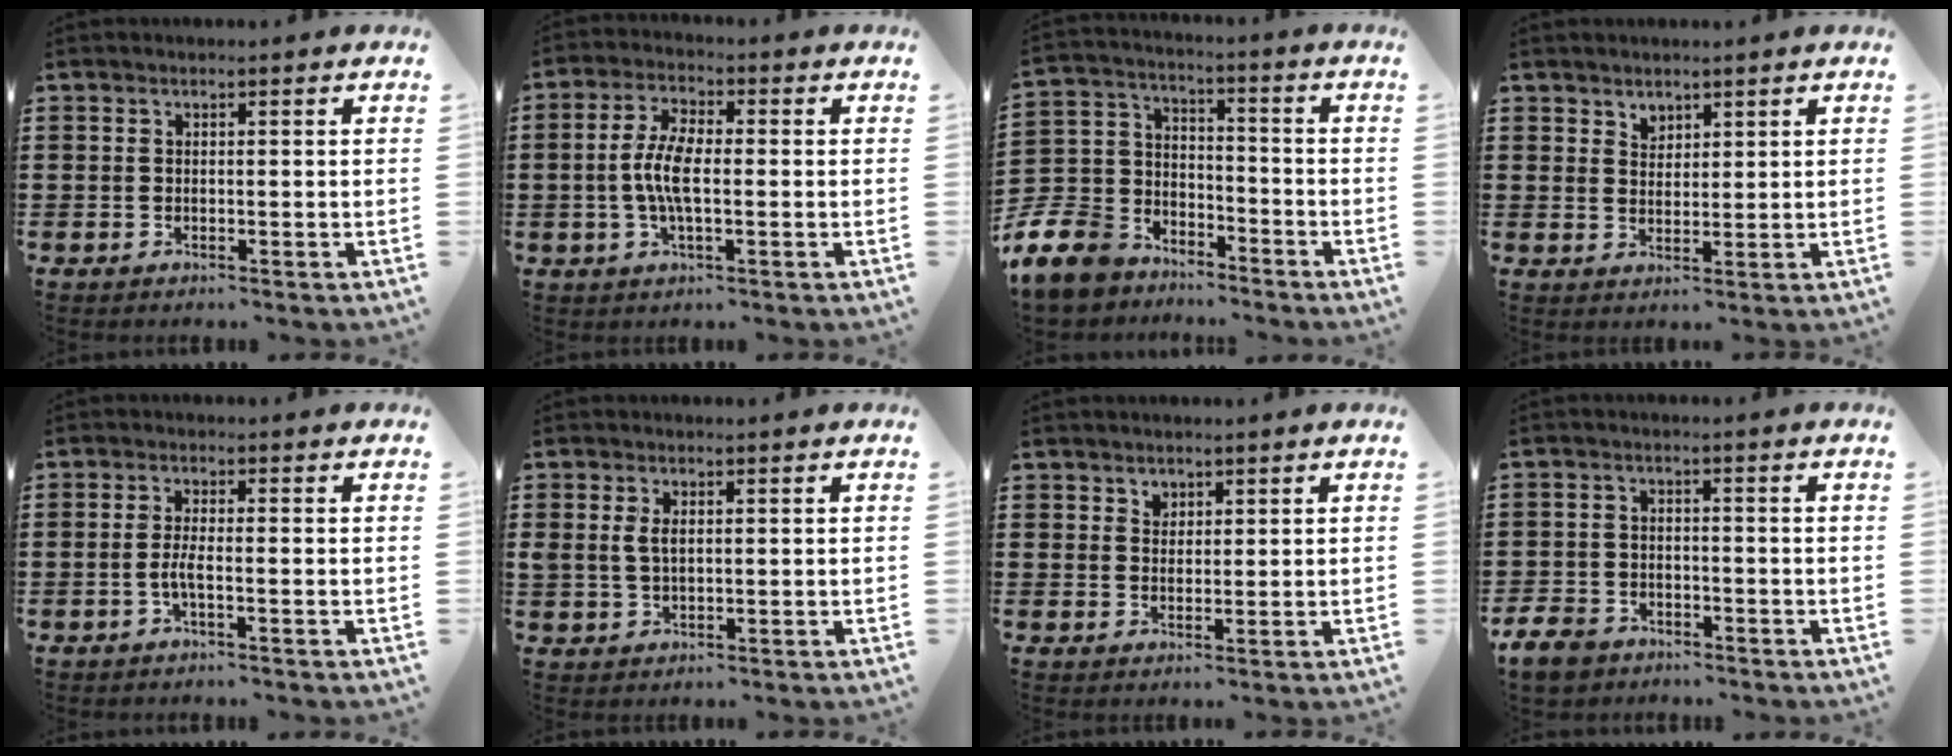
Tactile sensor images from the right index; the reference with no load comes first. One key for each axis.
{"total": 6.2, "fx": -0.8, "fy": 2.2, "fz": 5.8, "tx": -0.132, "ty": -0.005, "tz": -0.022}
{"total": 9.8, "fx": -8.1, "fy": 5.1, "fz": 2.4, "tx": -0.096, "ty": 0.013, "tz": -0.165}
{"total": 2.5, "fx": 2.0, "fy": 1.5, "fz": 0.0, "tx": -0.007, "ty": 0.006, "tz": 0.039}
{"total": 2.5, "fx": -1.1, "fy": 0.2, "fz": 2.2, "tx": -0.055, "ty": -0.005, "tz": -0.025}
{"total": 2.7, "fx": 0.6, "fy": 1.6, "fz": 2.1, "tx": -0.046, "ty": 0.008, "tz": 0.010}
{"total": 2.0, "fx": 1.4, "fy": 1.4, "fz": 0.2, "tx": -0.009, "ty": 0.006, "tz": 0.028}
{"total": 3.9, "fx": -3.4, "fy": 1.5, "fz": 1.1, "tx": -0.034, "ty": 0.001, "tz": -0.073}